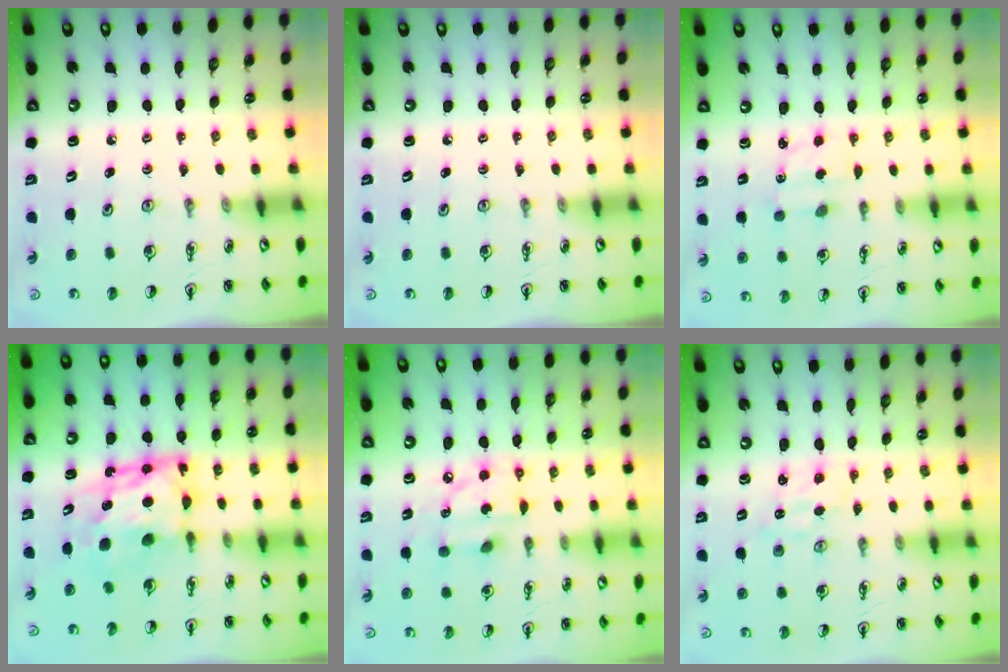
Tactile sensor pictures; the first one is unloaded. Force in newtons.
{"total": 0.0}
{"total": 2.4, "press": 2.4, "slide": 0.6}
{"total": 10.0, "press": 9.9, "slide": 1.2}
{"total": 10.6, "press": 10.6, "slide": 0.7}
{"total": 0.0}